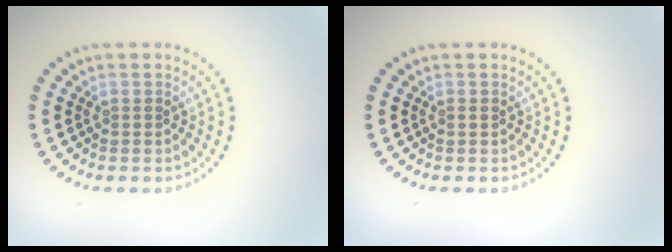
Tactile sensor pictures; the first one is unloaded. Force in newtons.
{"total": 0.7, "press": 0.7, "slide": 0.1}